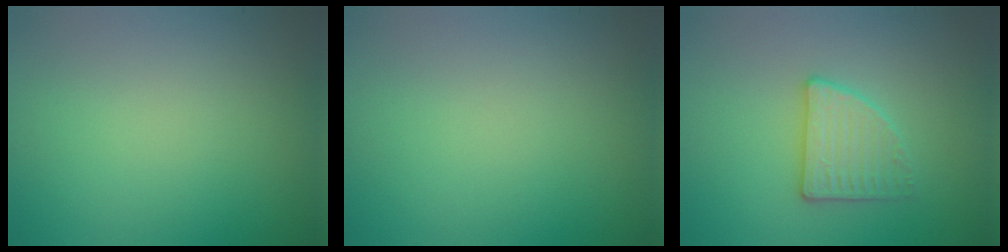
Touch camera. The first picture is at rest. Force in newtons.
{"total": 0.0}
{"total": 3.1, "press": 2.9, "slide": 0.9}